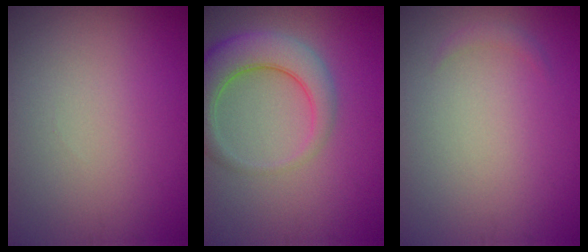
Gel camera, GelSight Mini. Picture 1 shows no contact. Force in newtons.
{"total": 5.6, "press": 5.6, "slide": 0.5}
{"total": 0.7, "press": 0.7, "slide": 0.1}